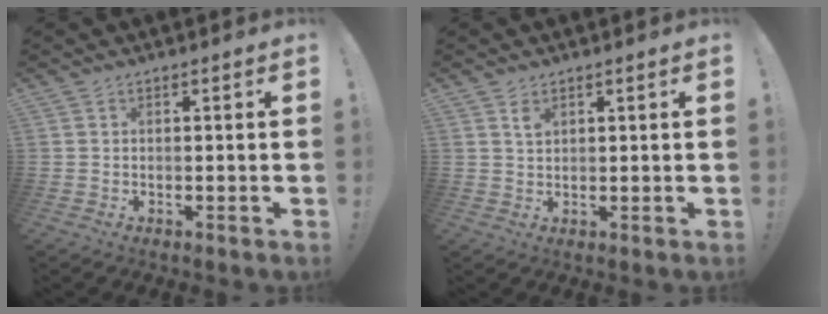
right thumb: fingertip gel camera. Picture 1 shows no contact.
{"total": 2.2, "force": [1.4, 1.1, 1.3], "torque": [-0.011, -0.010, 0.023]}